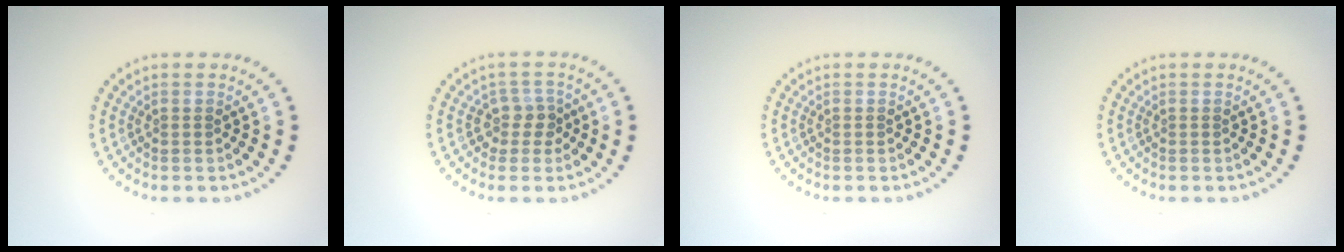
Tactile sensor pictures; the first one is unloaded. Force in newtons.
{"total": 2.1, "press": 1.7, "slide": 1.2}
{"total": 0.0}
{"total": 0.0}